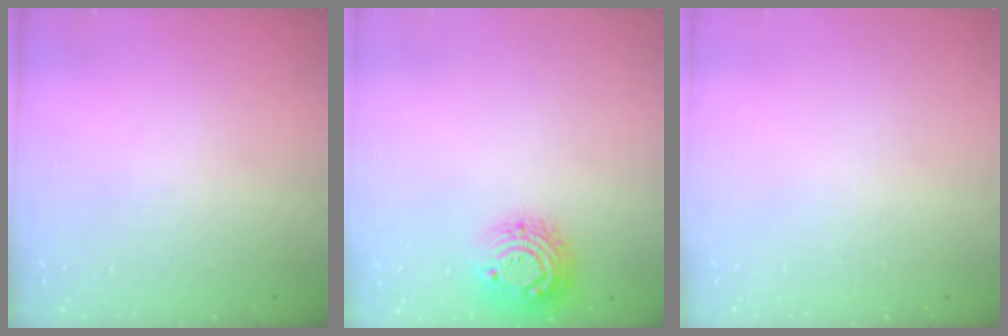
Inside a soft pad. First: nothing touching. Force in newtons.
{"total": 11.6, "press": 11.6, "slide": 0.8}
{"total": 0.0}